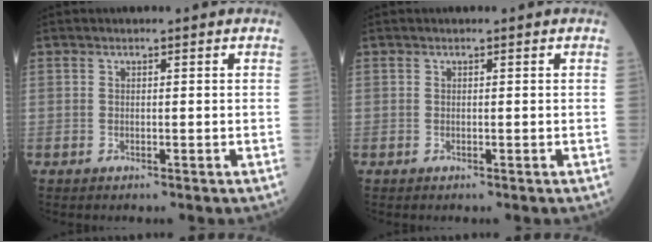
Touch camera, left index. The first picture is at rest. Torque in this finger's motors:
{"motor_torque": [0.19, 0.19, 0.01, 0.01]}